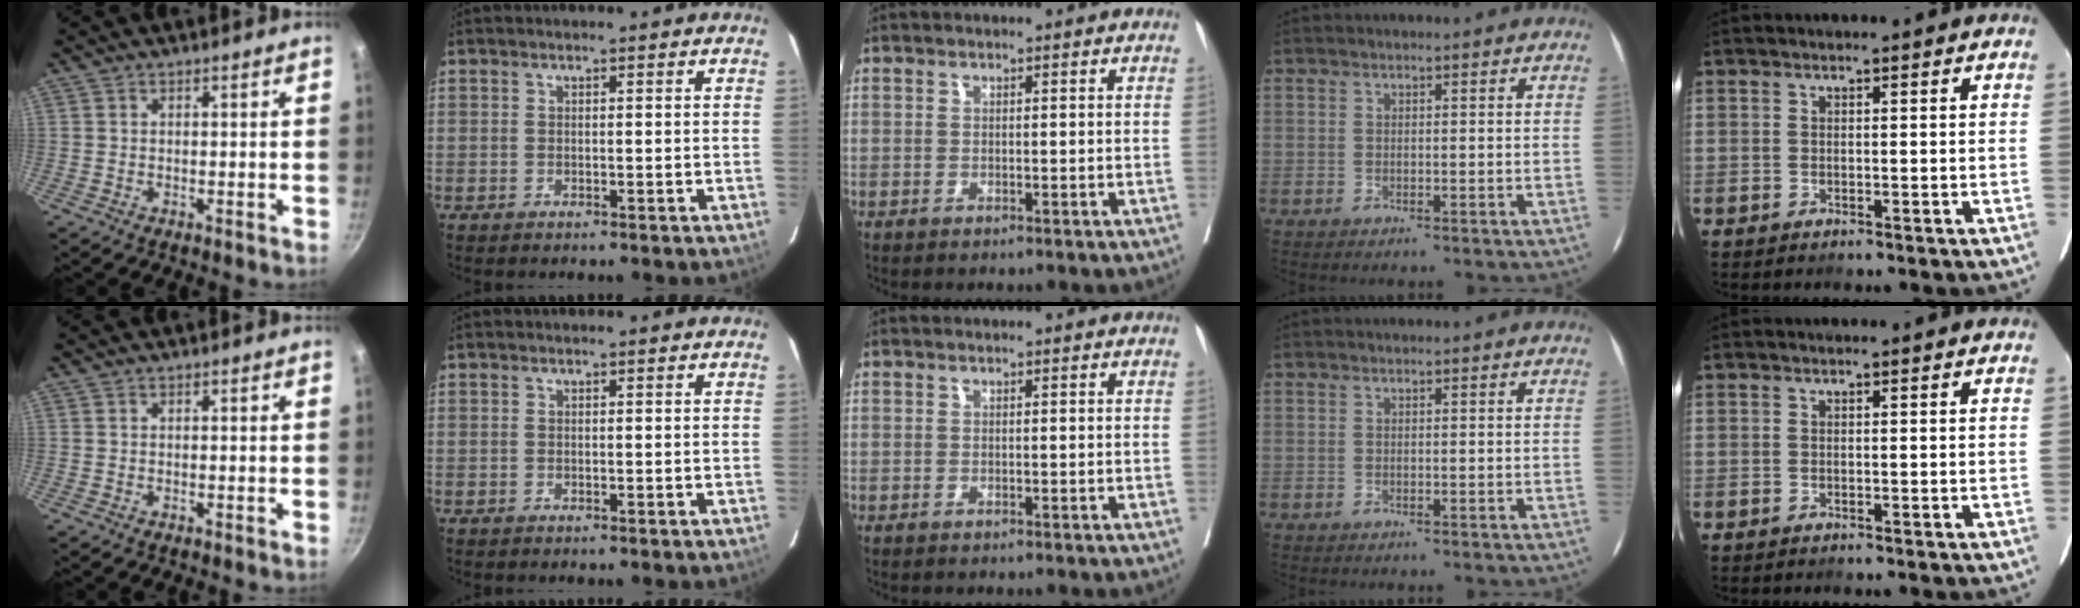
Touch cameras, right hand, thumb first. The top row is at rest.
{}